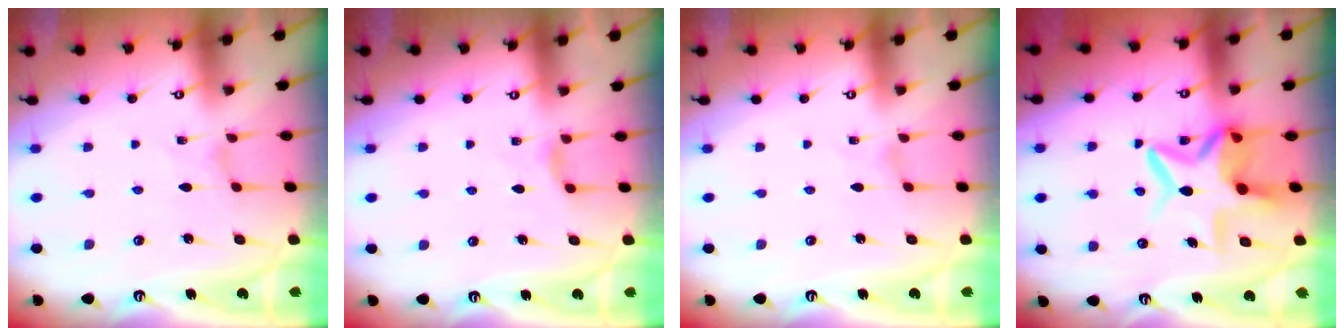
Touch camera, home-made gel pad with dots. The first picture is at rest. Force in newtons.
{"total": 4.7, "press": 4.7, "slide": 0.6}
{"total": 0.0}
{"total": 11.4, "press": 11.3, "slide": 1.5}